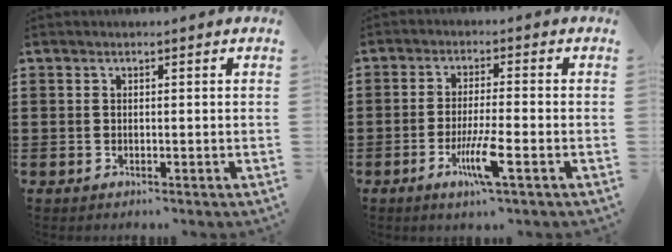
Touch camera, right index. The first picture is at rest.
{"total": 6.3, "force": [-2.8, 0.4, 5.7], "torque": [-0.112, -0.016, -0.051]}